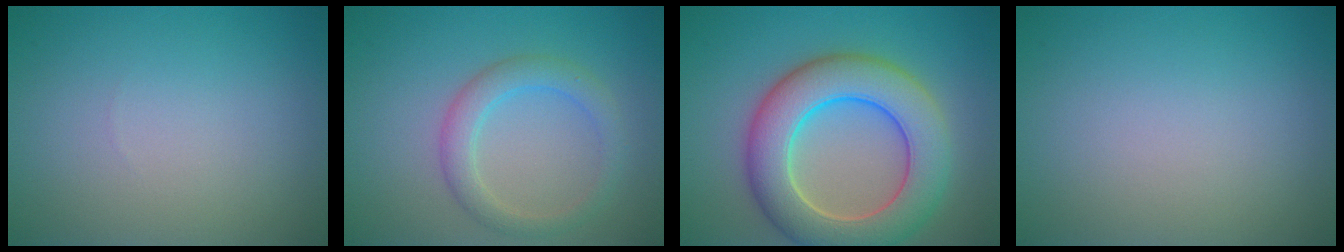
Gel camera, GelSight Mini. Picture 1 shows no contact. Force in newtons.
{"total": 3.0, "press": 3.0, "slide": 0.1}
{"total": 9.1, "press": 9.1, "slide": 0.5}
{"total": 0.0}